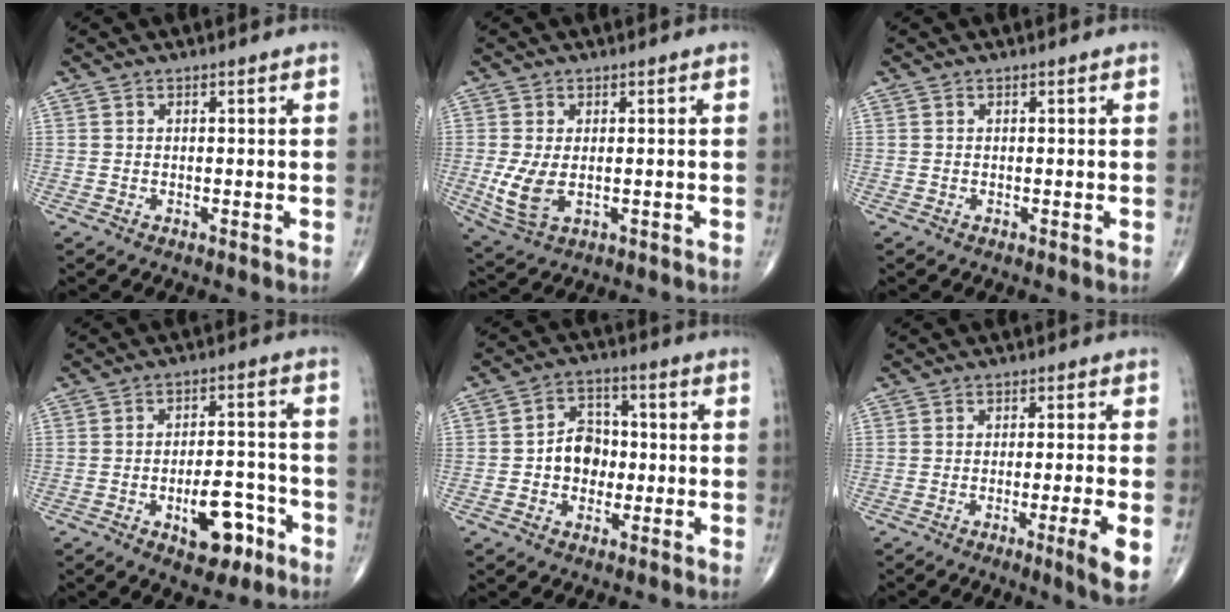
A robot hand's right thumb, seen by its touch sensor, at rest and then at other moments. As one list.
[{"total": 6.0, "force": [-0.7, 3.4, 4.9], "torque": [-0.108, -0.012, -0.007]}, {"total": 0.0}, {"total": 9.7, "force": [-4.4, 4.8, 7.1], "torque": [-0.083, 0.034, -0.061]}, {"total": 7.5, "force": [-0.9, 6.0, 4.4], "torque": [-0.037, 0.023, -0.024]}, {"total": 6.7, "force": [-2.1, -0.1, 6.3], "torque": [-0.096, -0.010, -0.034]}]